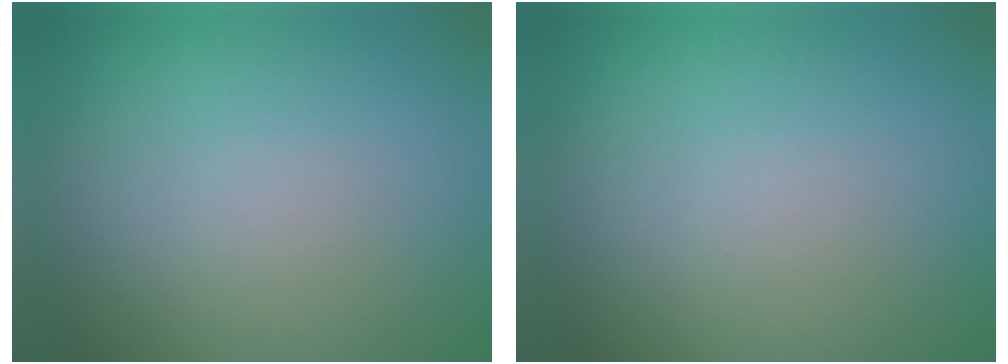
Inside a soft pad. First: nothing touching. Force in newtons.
{"total": 0.0}